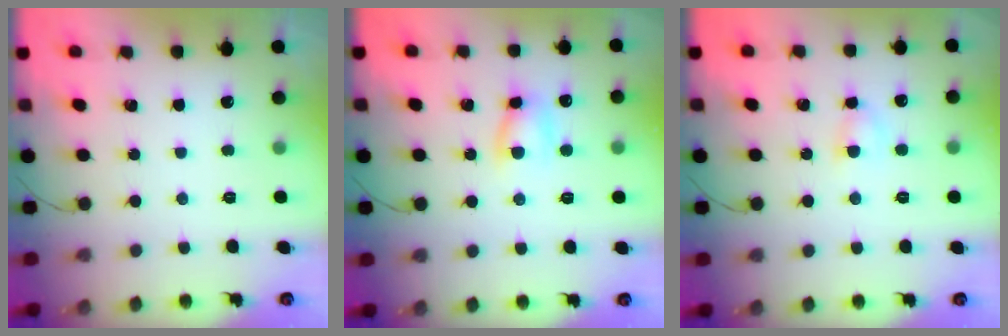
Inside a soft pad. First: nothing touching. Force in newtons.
{"total": 6.3, "press": 6.3, "slide": 0.6}
{"total": 3.7, "press": 3.5, "slide": 1.3}